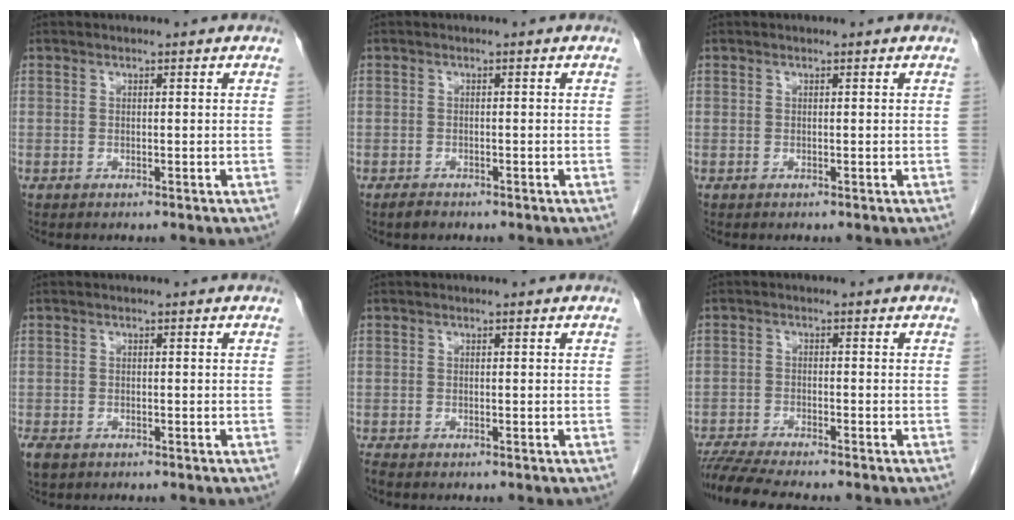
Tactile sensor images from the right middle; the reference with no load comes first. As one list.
[{"total": 1.3, "force": [-1.1, 0.6, 0.4], "torque": [-0.013, -0.001, -0.017]}, {"total": 0.0}, {"total": 2.0, "force": [-1.3, 1.1, 1.0], "torque": [-0.028, -0.004, -0.018]}, {"total": 0.7, "force": [-0.6, 0.0, 0.2], "torque": [-0.015, -0.004, -0.013]}, {"total": 8.2, "force": [-7.4, 0.0, 3.6], "torque": [-0.059, -0.016, -0.122]}]